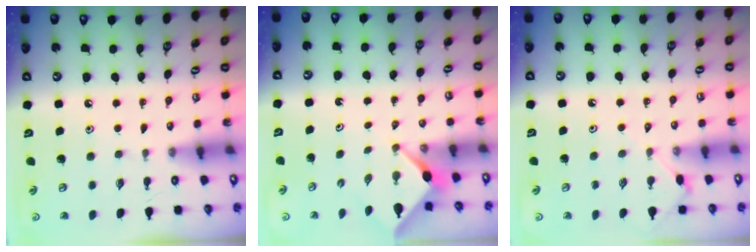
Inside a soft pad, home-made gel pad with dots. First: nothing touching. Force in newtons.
{"total": 2.3, "press": 2.3, "slide": 0.2}
{"total": 4.7, "press": 4.6, "slide": 0.7}